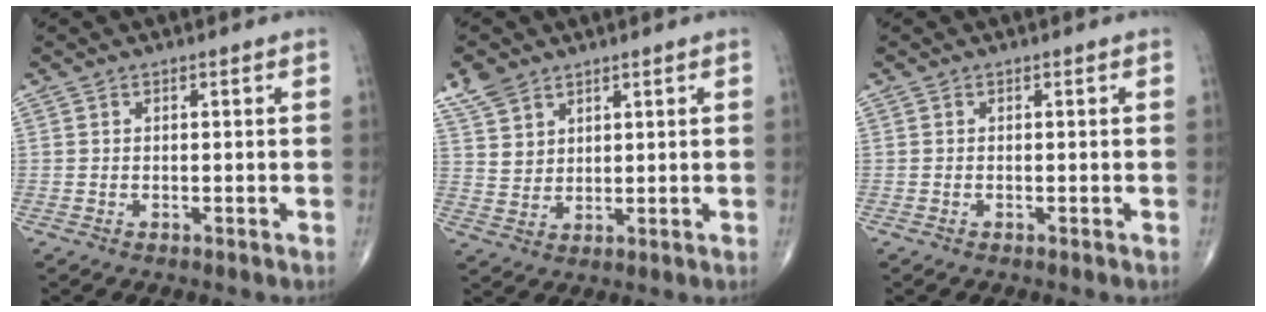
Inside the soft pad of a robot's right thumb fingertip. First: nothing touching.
{"total": 5.9, "force": [4.2, 3.7, 1.9], "torque": [-0.027, -0.017, 0.090]}
{"total": 0.0}